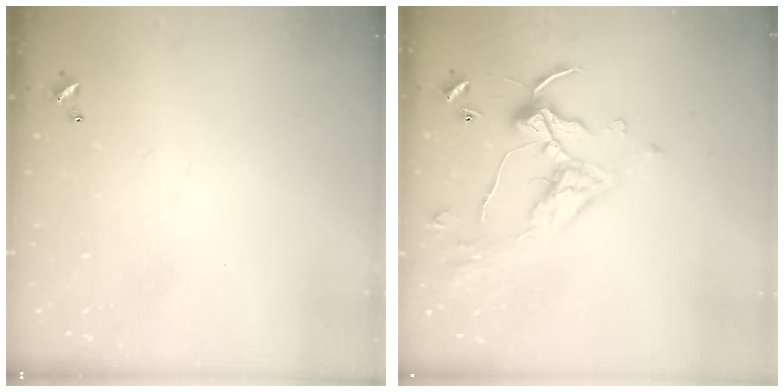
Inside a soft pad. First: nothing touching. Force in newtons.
{"total": 1.1, "press": 1.1, "slide": 0.1}